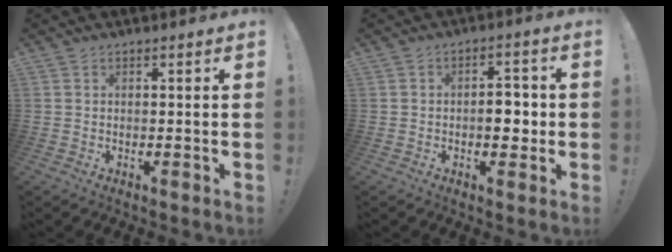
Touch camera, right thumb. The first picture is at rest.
{"total": 6.8, "force": [-1.1, 4.3, 5.1], "torque": [-0.067, 0.013, -0.020]}